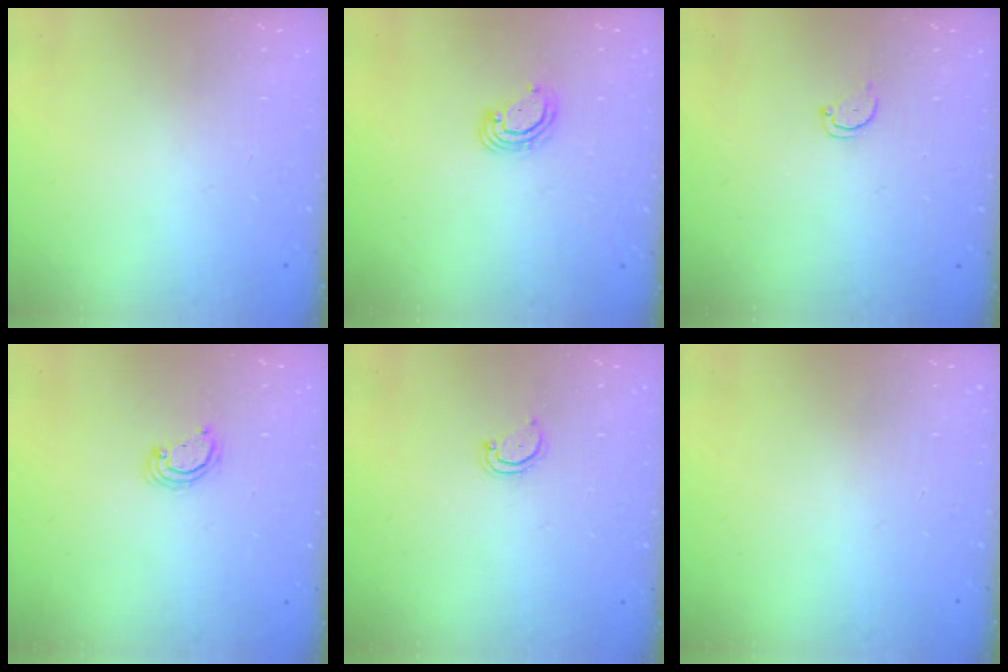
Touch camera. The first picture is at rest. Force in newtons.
{"total": 4.1, "press": 4.1, "slide": 0.4}
{"total": 2.0, "press": 2.0, "slide": 0.2}
{"total": 2.5, "press": 2.5, "slide": 0.2}
{"total": 3.3, "press": 3.3, "slide": 0.5}
{"total": 0.0}